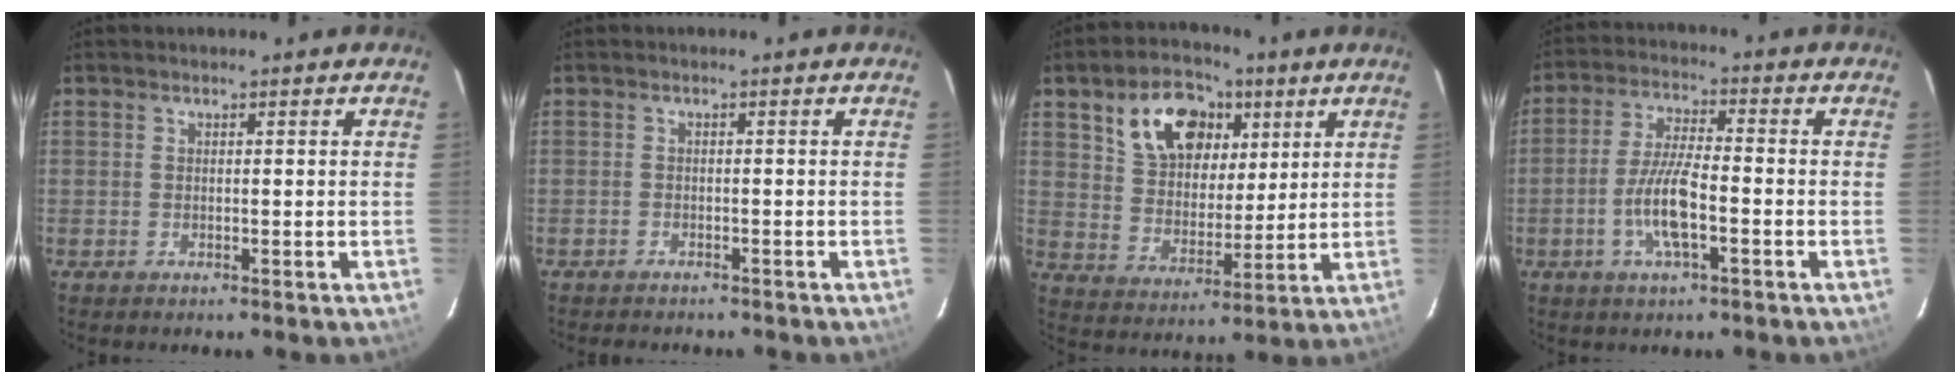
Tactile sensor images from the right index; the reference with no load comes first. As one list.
[{"total": 2.6, "force": [-2.3, 0.9, 0.6], "torque": [-0.017, -0.002, -0.035]}, {"total": 14.5, "force": [6.7, 9.5, 8.7], "torque": [-0.167, 0.037, 0.127]}, {"total": 8.3, "force": [-2.9, 1.8, 7.5], "torque": [-0.155, 0.001, -0.058]}]